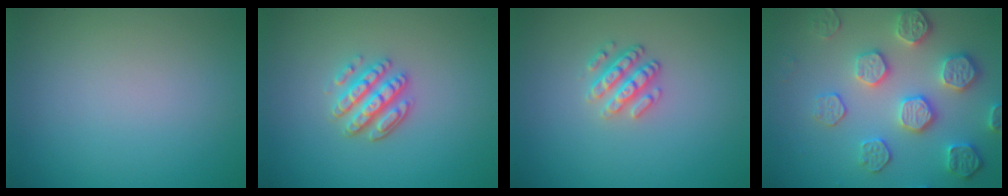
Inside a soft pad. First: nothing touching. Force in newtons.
{"total": 3.4, "press": 3.0, "slide": 1.6}
{"total": 2.5, "press": 2.3, "slide": 0.9}
{"total": 5.3, "press": 4.8, "slide": 2.2}